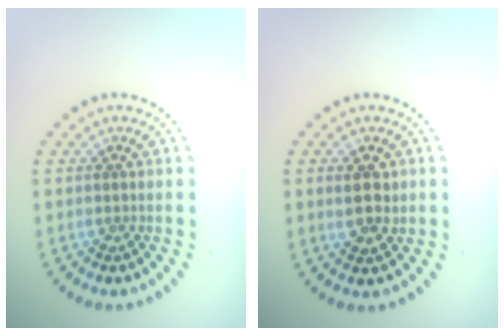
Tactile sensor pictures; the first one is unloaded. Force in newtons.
{"total": 2.7, "press": 2.7, "slide": 0.6}